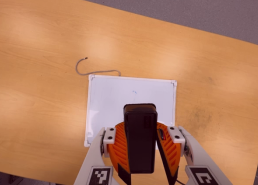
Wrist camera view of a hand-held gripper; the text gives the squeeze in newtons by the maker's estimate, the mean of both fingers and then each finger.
{"total": 10.1, "left": 9.7, "right": 10.5}